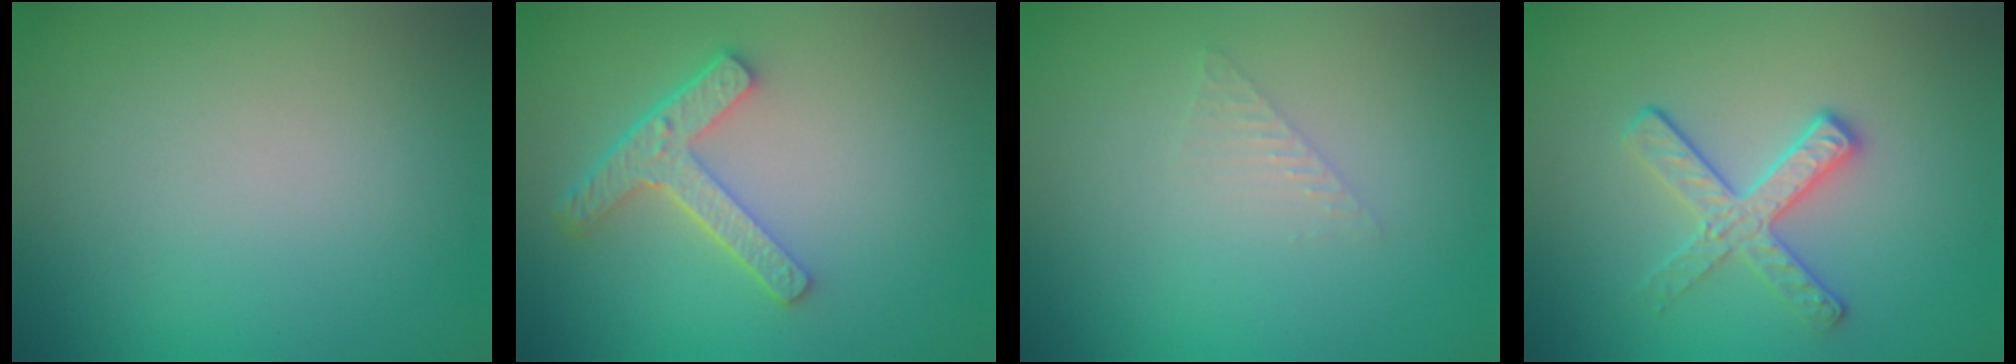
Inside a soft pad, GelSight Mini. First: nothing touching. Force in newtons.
{"total": 3.9, "press": 3.0, "slide": 2.5}
{"total": 1.0, "press": 1.0, "slide": 0.0}
{"total": 2.9, "press": 2.6, "slide": 1.4}